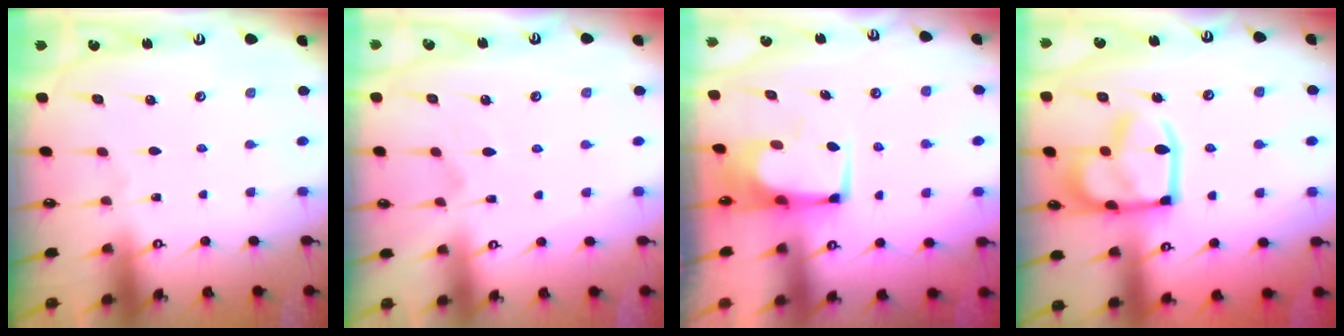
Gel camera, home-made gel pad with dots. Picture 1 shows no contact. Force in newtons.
{"total": 2.7, "press": 2.5, "slide": 1.2}
{"total": 1.6, "press": 1.5, "slide": 0.2}
{"total": 17.2, "press": 17.1, "slide": 1.7}